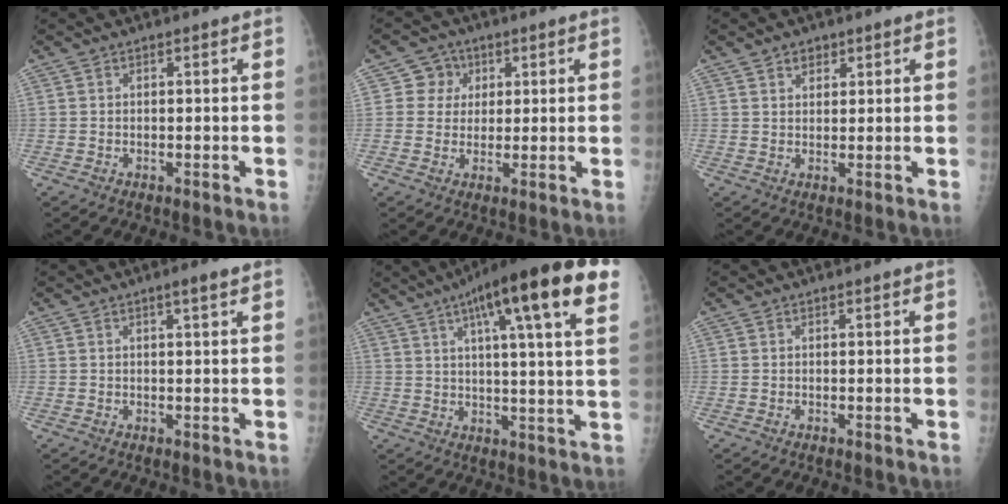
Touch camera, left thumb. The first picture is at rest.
{"total": 5.0, "force": [1.6, 4.8, 0.5], "torque": [0.023, 0.002, 0.019]}
{"total": 2.6, "force": [1.8, 1.8, 0.8], "torque": [0.003, -0.011, 0.028]}
{"total": 1.8, "force": [1.1, 0.0, 1.4], "torque": [-0.023, -0.005, 0.018]}
{"total": 21.4, "force": [10.8, 3.4, 18.1], "torque": [-0.264, -0.004, 0.145]}
{"total": 0.0}